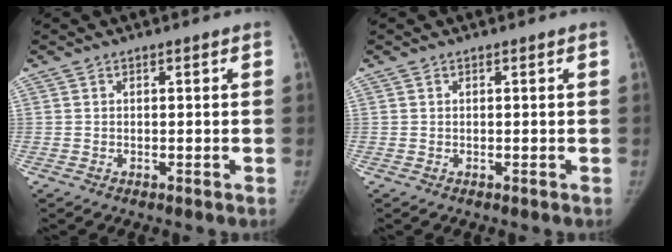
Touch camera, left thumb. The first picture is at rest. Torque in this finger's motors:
{"motor_torque": [0.11, 0.18, -0.14, -0.51, 0.03]}